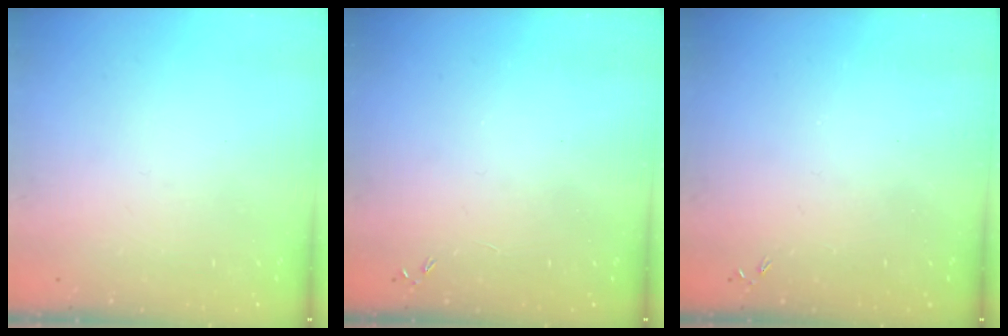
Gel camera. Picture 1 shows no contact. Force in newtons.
{"total": 0.0}
{"total": 0.0}